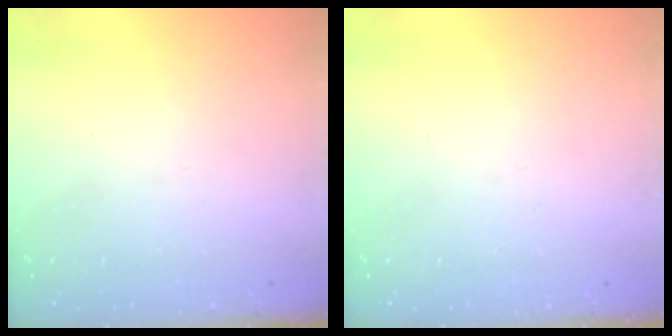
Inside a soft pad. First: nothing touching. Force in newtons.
{"total": 0.0}